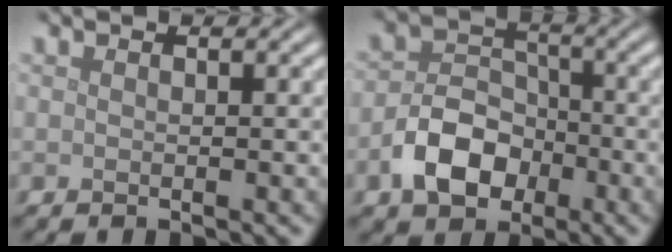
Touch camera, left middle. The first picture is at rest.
{"total": 5.3, "force": [-2.4, 3.7, 3.0], "torque": [-0.054, 0.002, -0.048]}